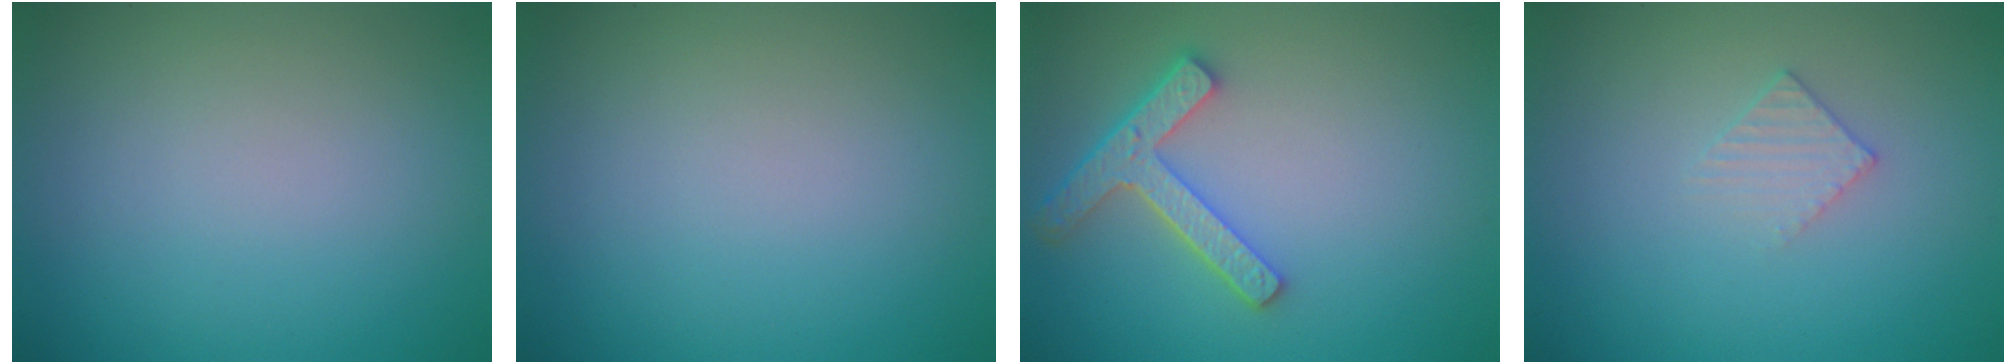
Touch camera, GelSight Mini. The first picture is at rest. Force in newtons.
{"total": 0.0}
{"total": 4.2, "press": 3.3, "slide": 2.5}
{"total": 1.4, "press": 1.4, "slide": 0.2}